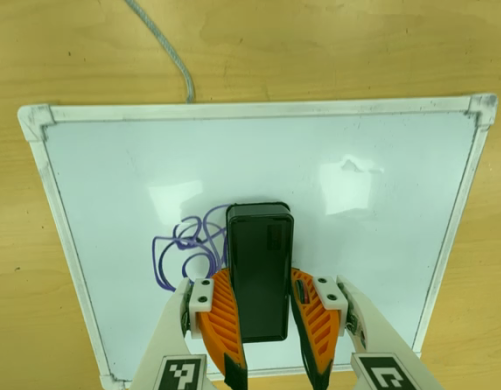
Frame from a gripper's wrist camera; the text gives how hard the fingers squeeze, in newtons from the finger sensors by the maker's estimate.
{"total": 13.0, "left": 12.6, "right": 13.3}